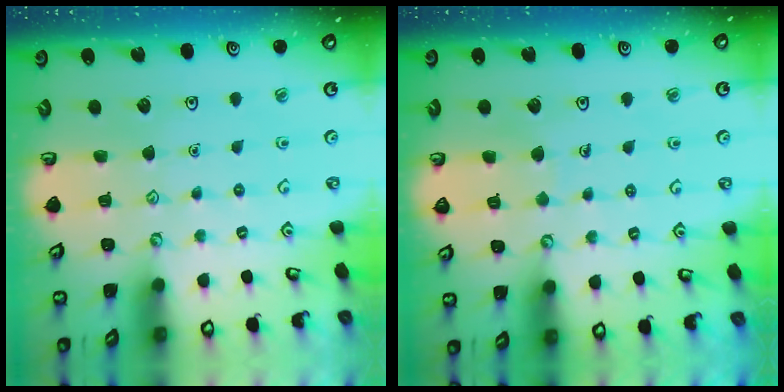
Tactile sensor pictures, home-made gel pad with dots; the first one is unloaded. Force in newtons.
{"total": 2.3, "press": 2.3, "slide": 0.1}